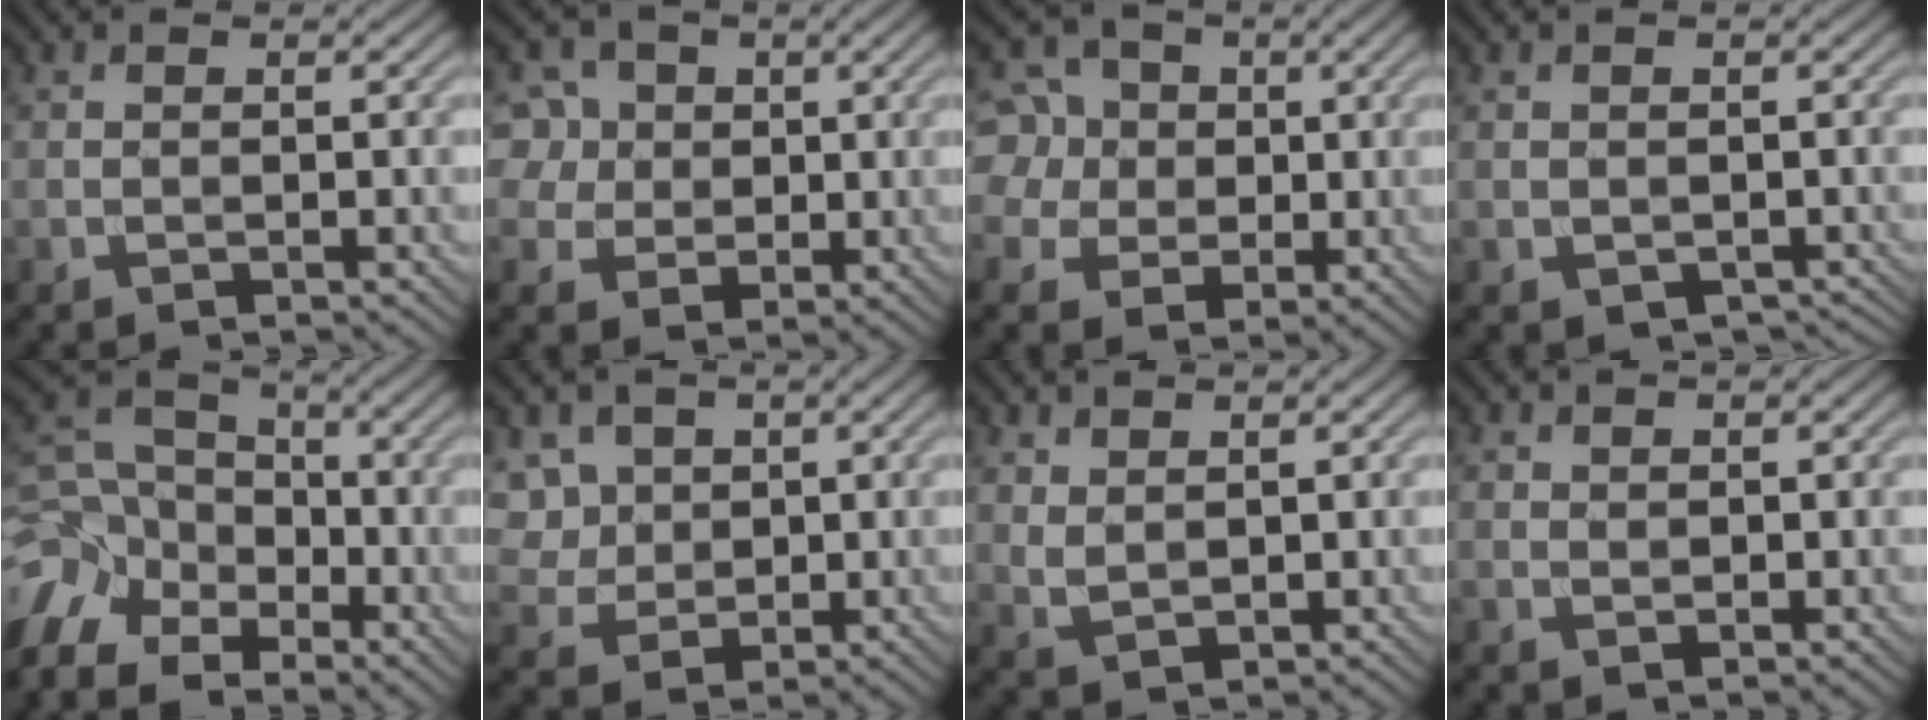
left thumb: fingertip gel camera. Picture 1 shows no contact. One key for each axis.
{"total": 8.9, "fx": 2.2, "fy": 7.9, "fz": 3.6, "tx": -0.123, "ty": 0.020, "tz": 0.039}
{"total": 8.9, "fx": 0.9, "fy": 8.0, "fz": 3.6, "tx": -0.121, "ty": 0.018, "tz": -0.006}
{"total": 1.6, "fx": -0.1, "fy": 1.4, "fz": 0.7, "tx": -0.018, "ty": -0.014, "tz": 0.003}
{"total": 11.8, "fx": -6.1, "fy": 8.9, "fz": 4.8, "tx": -0.129, "ty": -0.017, "tz": -0.122}
{"total": 6.6, "fx": 2.5, "fy": 5.3, "fz": 3.0, "tx": -0.122, "ty": -0.001, "tz": 0.054}
{"total": 2.9, "fx": 2.1, "fy": 1.3, "fz": 1.5, "tx": -0.039, "ty": -0.005, "tz": 0.049}
{"total": 1.1, "fx": 0.8, "fy": 0.7, "fz": 0.3, "tx": -0.008, "ty": -0.004, "tz": 0.020}